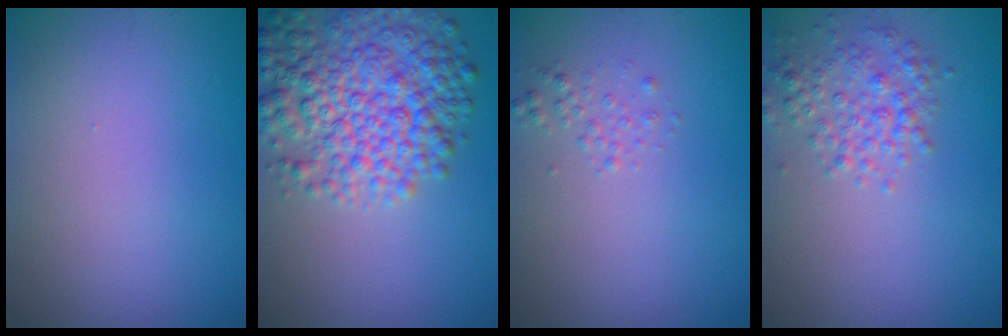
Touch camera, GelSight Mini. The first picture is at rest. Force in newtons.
{"total": 8.0, "press": 8.0, "slide": 0.3}
{"total": 0.9, "press": 0.9, "slide": 0.1}
{"total": 2.8, "press": 2.8, "slide": 0.1}